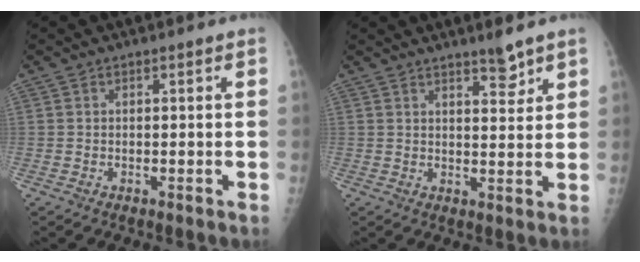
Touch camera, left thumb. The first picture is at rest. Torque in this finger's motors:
{"motor_torque": [-0.27, 0.08, -0.26, 0.03, -0.06]}